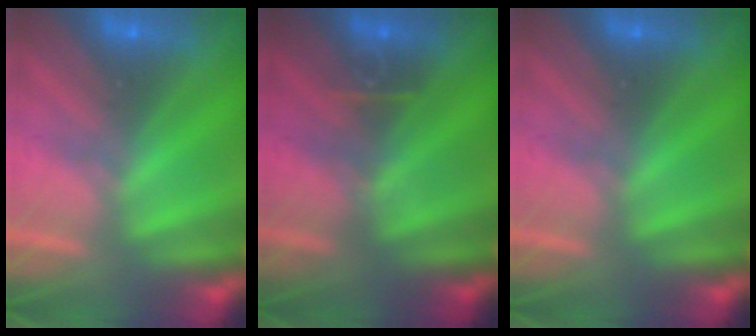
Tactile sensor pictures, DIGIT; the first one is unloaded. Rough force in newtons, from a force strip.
{"total": 2.8}
{"total": 0.0}